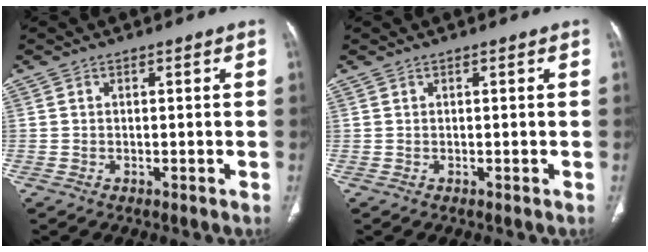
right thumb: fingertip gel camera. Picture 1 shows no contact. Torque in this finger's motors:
{"motor_torque": [0.02, -0.01, -0.20, 0.11, 0.00]}